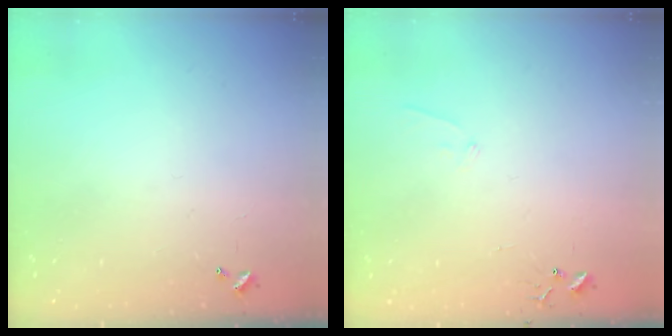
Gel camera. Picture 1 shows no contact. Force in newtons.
{"total": 6.0, "press": 5.9, "slide": 0.8}